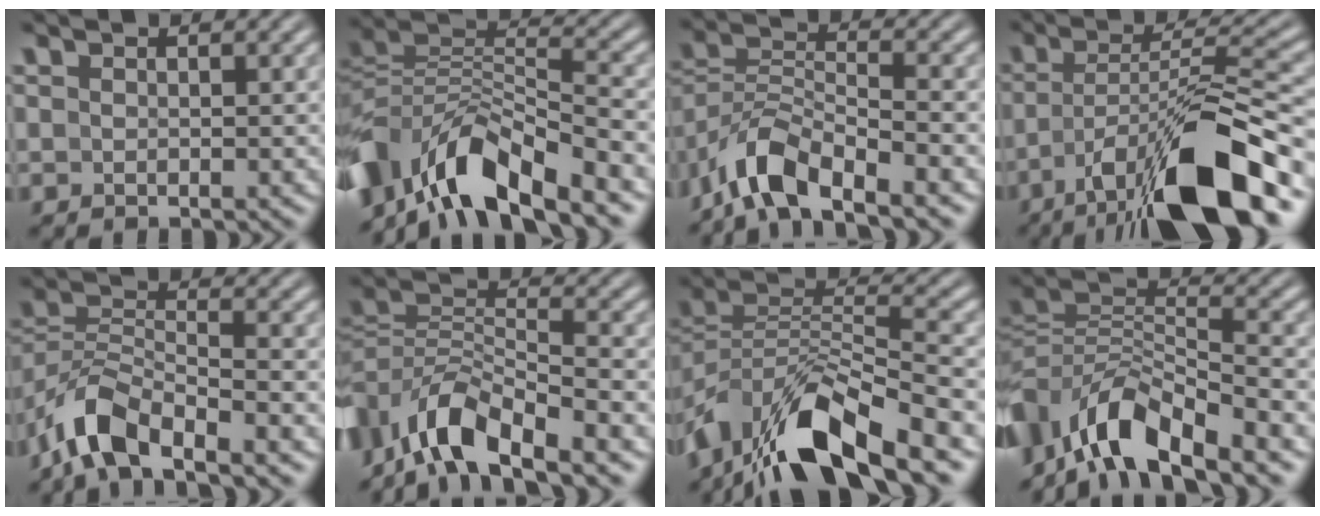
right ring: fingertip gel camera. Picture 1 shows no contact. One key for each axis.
{"total": 9.9, "fx": -4.3, "fy": 6.2, "fz": 6.5, "tx": -0.140, "ty": -0.034, "tz": -0.059}
{"total": 5.9, "fx": -3.4, "fy": 3.0, "fz": 3.7, "tx": -0.092, "ty": -0.024, "tz": -0.050}
{"total": 9.8, "fx": -4.7, "fy": 2.1, "fz": 8.4, "tx": -0.126, "ty": -0.012, "tz": -0.062}
{"total": 5.4, "fx": -3.4, "fy": 2.6, "fz": 3.3, "tx": -0.084, "ty": -0.024, "tz": -0.050}
{"total": 8.0, "fx": -3.7, "fy": 4.7, "fz": 5.4, "tx": -0.124, "ty": -0.034, "tz": -0.044}
{"total": 11.1, "fx": -4.6, "fy": 6.7, "fz": 7.5, "tx": -0.159, "ty": -0.038, "tz": -0.068}
{"total": 8.8, "fx": -3.7, "fy": 5.6, "fz": 5.8, "tx": -0.131, "ty": -0.034, "tz": -0.048}